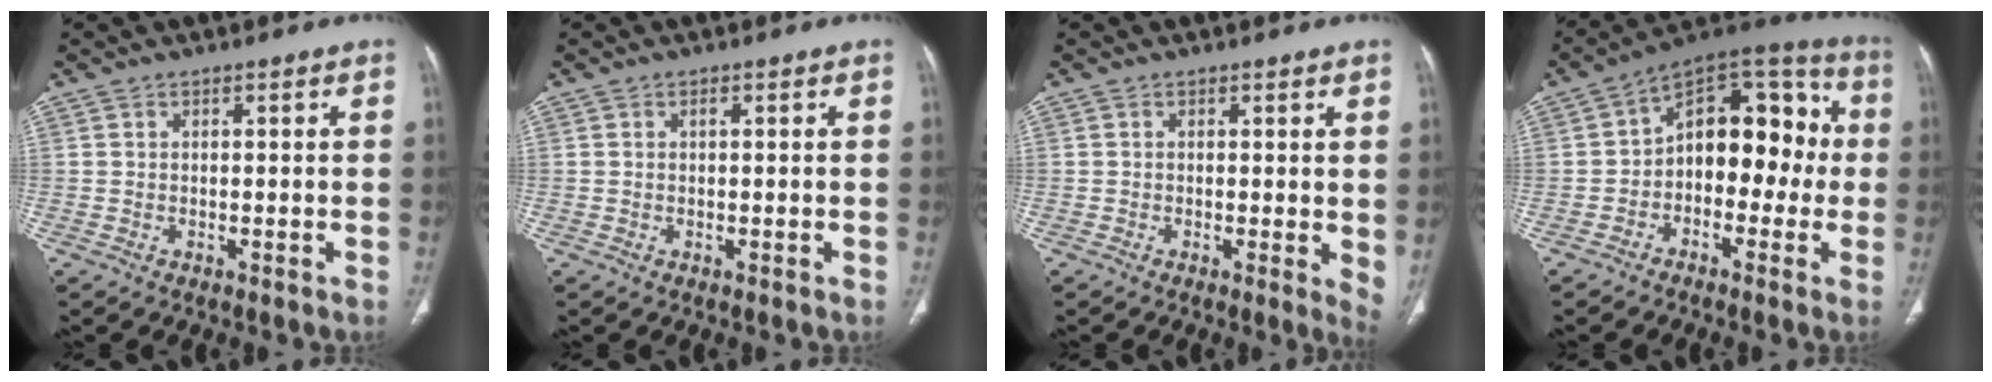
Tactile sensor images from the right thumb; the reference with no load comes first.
{"total": 0.6, "force": [0.2, 0.0, 0.5], "torque": [-0.012, -0.001, 0.005]}
{"total": 4.1, "force": [0.3, 1.3, 3.9], "torque": [-0.046, -0.011, -0.001]}
{"total": 15.6, "force": [-0.7, 9.6, 12.2], "torque": [-0.119, 0.056, -0.028]}